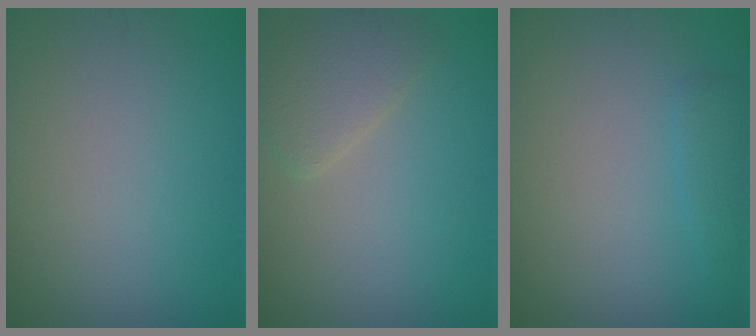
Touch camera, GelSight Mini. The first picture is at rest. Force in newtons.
{"total": 2.5, "press": 2.5, "slide": 0.1}
{"total": 1.4, "press": 1.4, "slide": 0.1}